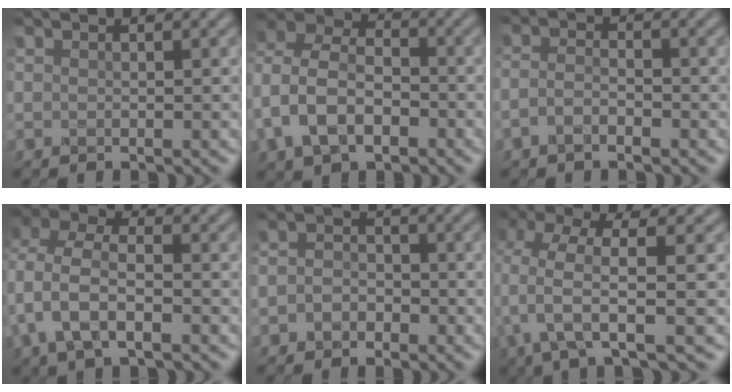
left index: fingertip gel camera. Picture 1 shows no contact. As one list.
[{"total": 8.1, "force": [-1.7, 6.1, 5.1], "torque": [-0.121, 0.006, -0.046]}, {"total": 1.6, "force": [-1.1, 0.6, 1.1], "torque": [-0.027, 0.006, -0.026]}, {"total": 6.2, "force": [-1.2, 4.2, 4.4], "torque": [-0.100, 0.012, -0.031]}, {"total": 2.2, "force": [-1.1, 1.7, 0.8], "torque": [-0.016, 0.006, -0.026]}, {"total": 5.7, "force": [0.4, 1.6, 5.4], "torque": [-0.115, 0.001, 0.002]}]